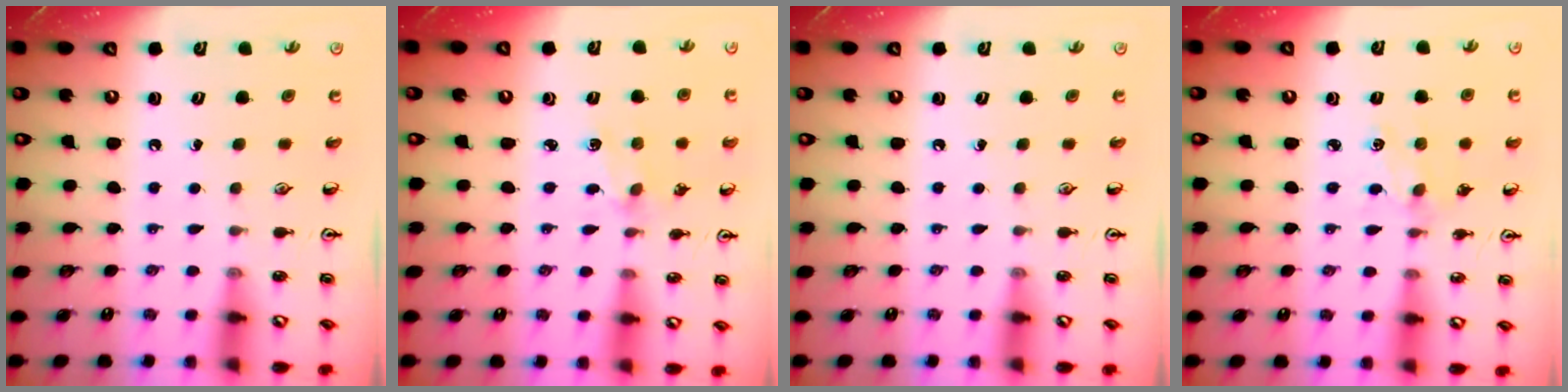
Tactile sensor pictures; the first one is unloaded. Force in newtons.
{"total": 1.3, "press": 1.2, "slide": 0.4}
{"total": 0.0}
{"total": 2.2, "press": 2.2, "slide": 0.2}